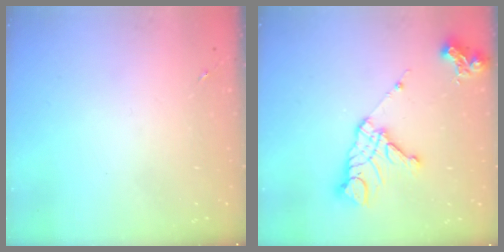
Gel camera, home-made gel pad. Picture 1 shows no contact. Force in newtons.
{"total": 14.9, "press": 14.8, "slide": 1.6}